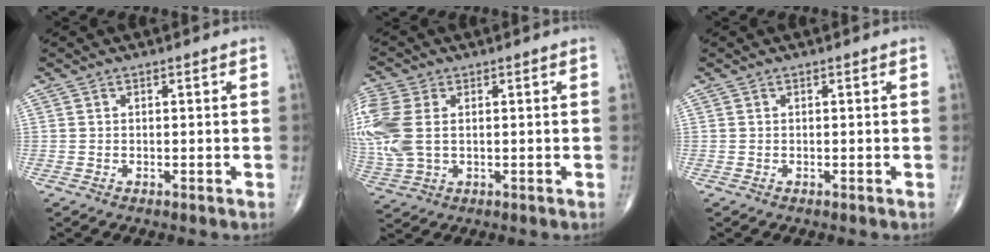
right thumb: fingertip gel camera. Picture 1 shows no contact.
{"total": 12.1, "force": [1.5, 7.8, 9.1], "torque": [-0.246, 0.006, 0.036]}
{"total": 0.0}